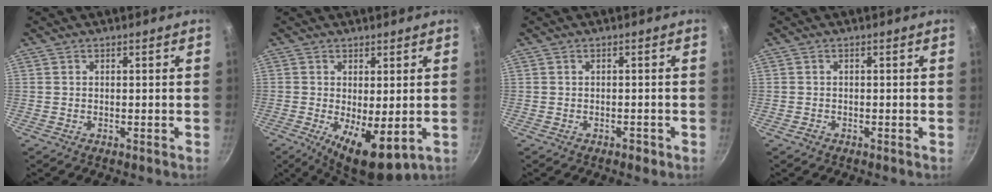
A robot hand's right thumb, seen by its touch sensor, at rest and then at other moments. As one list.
[{"total": 9.0, "force": [-1.3, 3.3, 8.2], "torque": [-0.119, -0.013, -0.008]}, {"total": 1.2, "force": [-0.8, 0.7, 0.7], "torque": [-0.008, 0.011, -0.004]}, {"total": 0.8, "force": [-0.5, 0.5, 0.2], "torque": [-0.006, 0.005, -0.008]}]